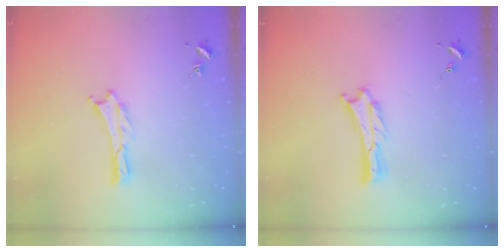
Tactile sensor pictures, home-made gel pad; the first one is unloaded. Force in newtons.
{"total": 0.0}